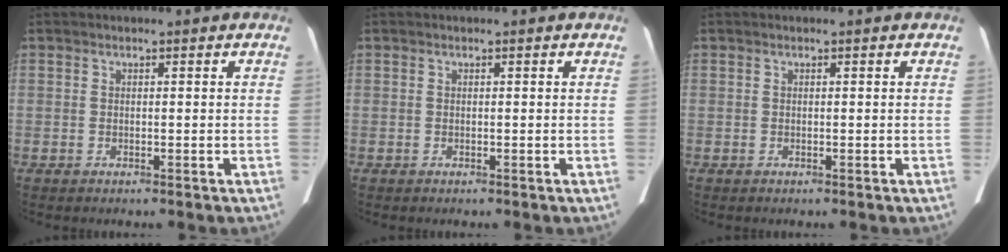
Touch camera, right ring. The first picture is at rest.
{"total": 0.0}
{"total": 0.0}